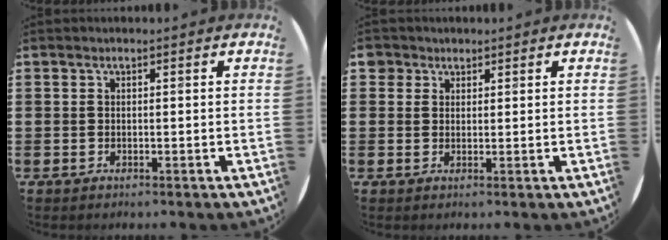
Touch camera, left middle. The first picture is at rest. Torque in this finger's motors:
{"motor_torque": [0.27, -0.21, -0.01, 0.00]}